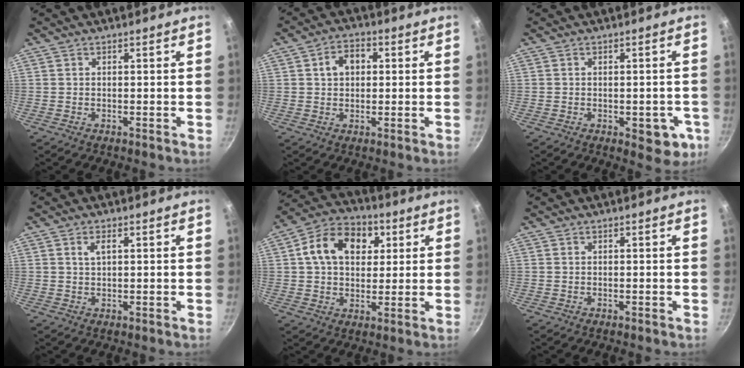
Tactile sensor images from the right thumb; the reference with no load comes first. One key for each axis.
{"total": 5.8, "fx": 1.2, "fy": 4.3, "fz": 3.7, "tx": -0.035, "ty": 0.011, "tz": 0.013}
{"total": 6.9, "fx": -2.2, "fy": 3.8, "fz": 5.4, "tx": -0.033, "ty": 0.010, "tz": -0.022}
{"total": 2.2, "fx": 0.8, "fy": 1.1, "fz": 1.8, "tx": -0.030, "ty": 0.002, "tz": 0.017}
{"total": 13.8, "fx": 3.9, "fy": 10.0, "fz": 8.7, "tx": -0.120, "ty": 0.012, "tz": 0.049}
{"total": 0.0}